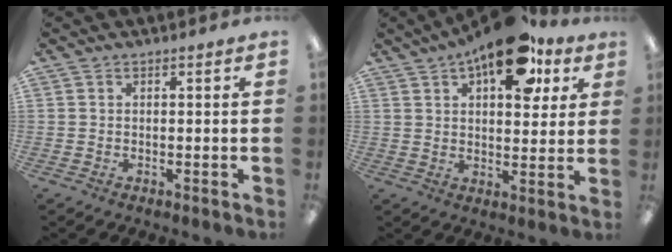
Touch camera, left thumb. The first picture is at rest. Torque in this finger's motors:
{"motor_torque": [-0.02, 1.08, 1.96, -0.82, 0.24]}